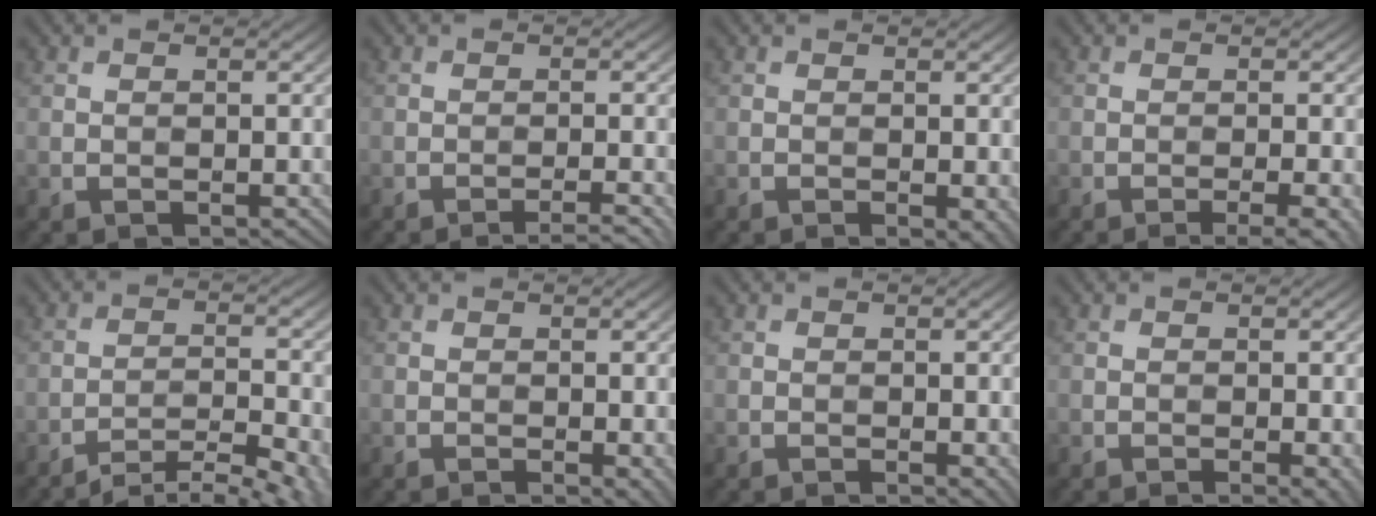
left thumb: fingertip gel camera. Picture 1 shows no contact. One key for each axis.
{"total": 3.0, "fx": -1.9, "fy": 0.4, "fz": 2.3, "tx": -0.032, "ty": 0.008, "tz": -0.036}
{"total": 1.7, "fx": -0.6, "fy": 0.6, "fz": 1.5, "tx": -0.022, "ty": -0.007, "tz": -0.006}
{"total": 3.7, "fx": -2.0, "fy": 0.6, "fz": 3.1, "tx": -0.041, "ty": 0.006, "tz": -0.033}
{"total": 8.8, "fx": -7.4, "fy": 1.8, "fz": 4.5, "tx": -0.079, "ty": -0.002, "tz": -0.103}
{"total": 1.4, "fx": -0.5, "fy": 0.4, "fz": 1.3, "tx": -0.018, "ty": -0.006, "tz": -0.006}
{"total": 1.1, "fx": -0.3, "fy": 0.4, "fz": 1.0, "tx": -0.016, "ty": -0.006, "tz": -0.005}
{"total": 1.6, "fx": -0.6, "fy": 0.3, "fz": 1.5, "tx": -0.022, "ty": -0.002, "tz": -0.010}